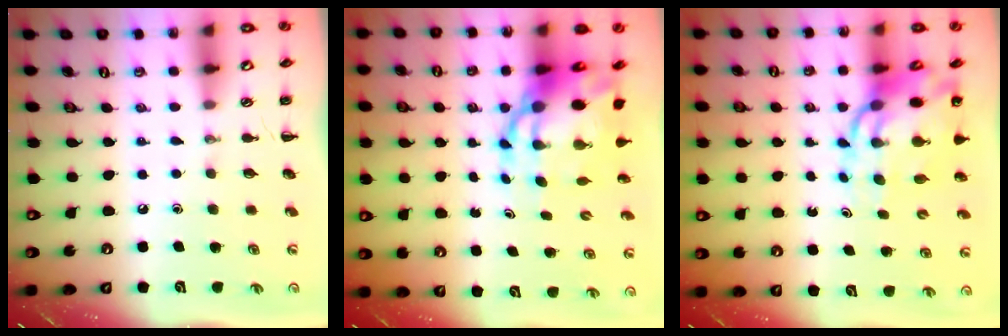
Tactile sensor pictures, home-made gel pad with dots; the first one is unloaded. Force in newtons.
{"total": 11.5, "press": 11.1, "slide": 2.9}
{"total": 13.0, "press": 12.5, "slide": 3.7}